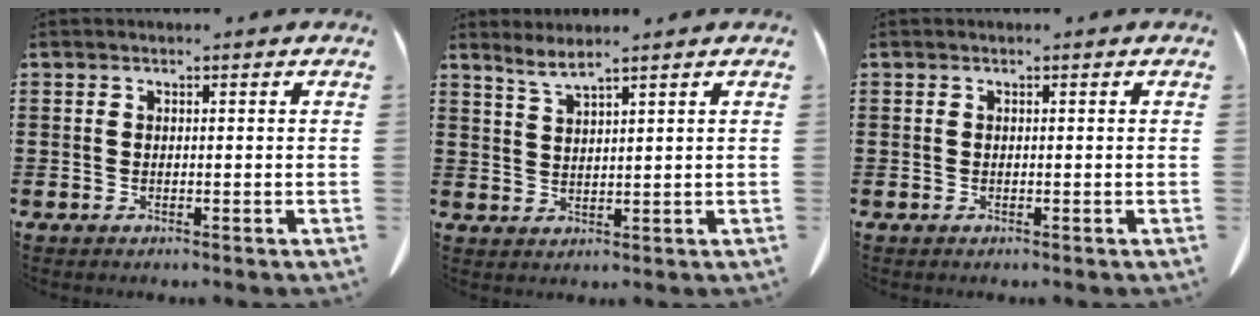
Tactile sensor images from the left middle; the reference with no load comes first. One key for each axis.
{"total": 2.8, "fx": 2.3, "fy": -0.3, "fz": 1.5, "tx": -0.035, "ty": -0.003, "tz": 0.044}
{"total": 0.0}